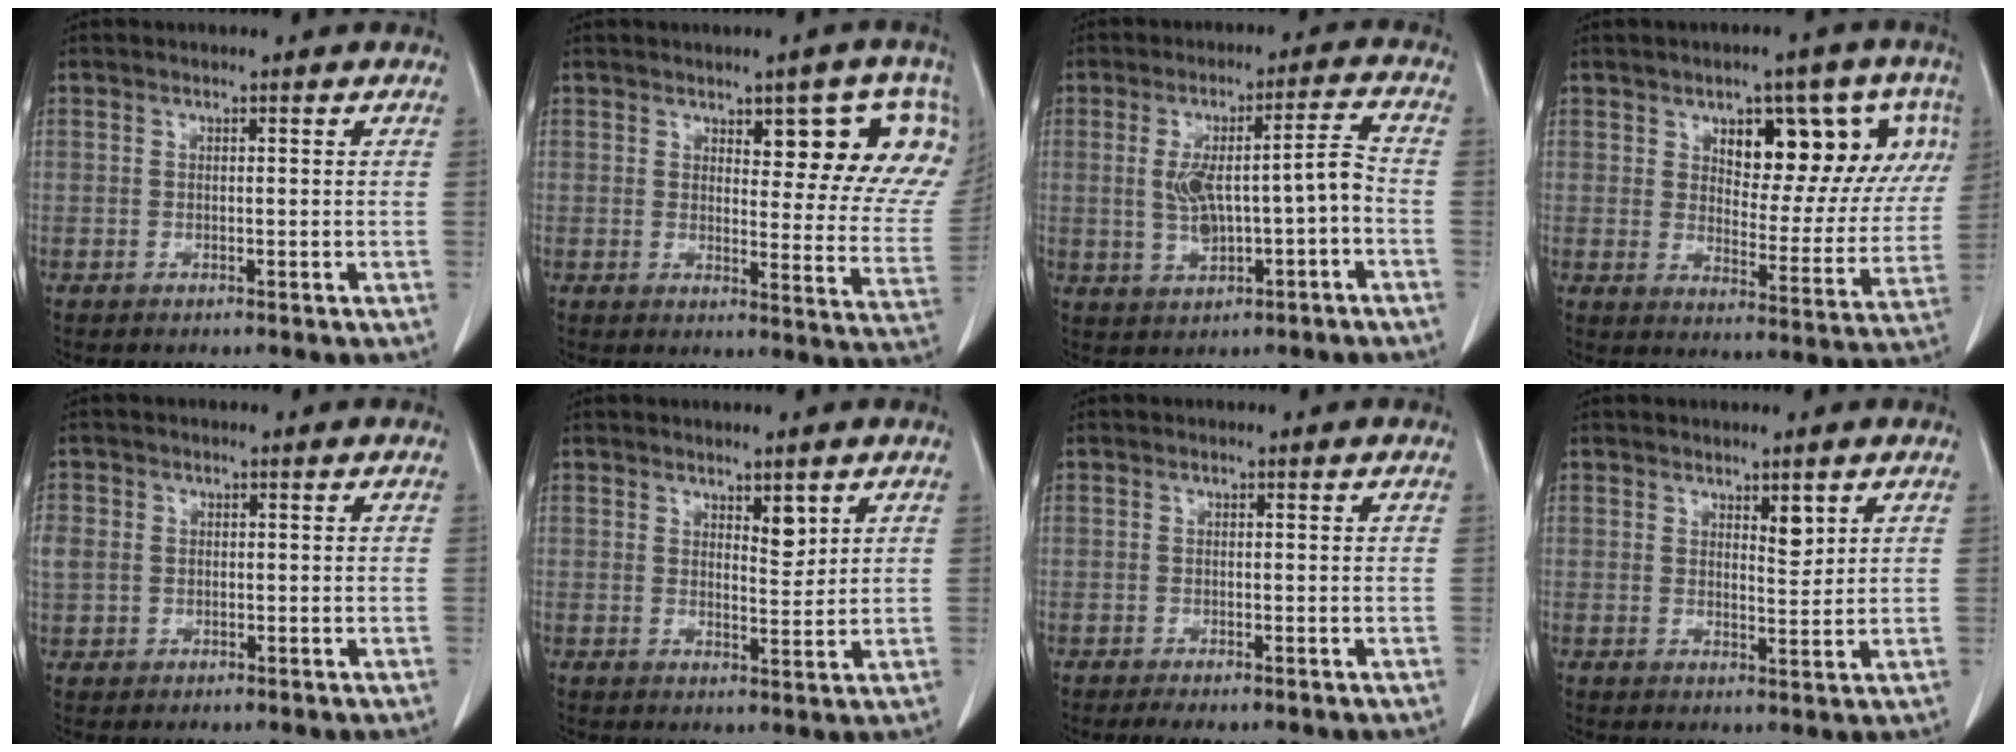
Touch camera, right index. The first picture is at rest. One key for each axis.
{"total": 13.3, "fx": 6.8, "fy": 4.1, "fz": 10.6, "tx": -0.112, "ty": -0.013, "tz": 0.072}
{"total": 8.6, "fx": -1.1, "fy": 1.7, "fz": 8.4, "tx": -0.149, "ty": 0.022, "tz": -0.010}
{"total": 15.5, "fx": 6.7, "fy": 7.1, "fz": 12.0, "tx": -0.138, "ty": 0.016, "tz": 0.096}
{"total": 5.0, "fx": 0.4, "fy": 4.4, "fz": 2.2, "tx": -0.072, "ty": 0.014, "tz": 0.015}
{"total": 2.9, "fx": 1.8, "fy": 1.0, "fz": 2.1, "tx": -0.033, "ty": -0.009, "tz": 0.032}
{"total": 1.7, "fx": -1.2, "fy": 0.5, "fz": 1.1, "tx": -0.014, "ty": -0.003, "tz": -0.017}
{"total": 2.6, "fx": 1.5, "fy": 0.9, "fz": 1.9, "tx": -0.030, "ty": -0.008, "tz": 0.027}